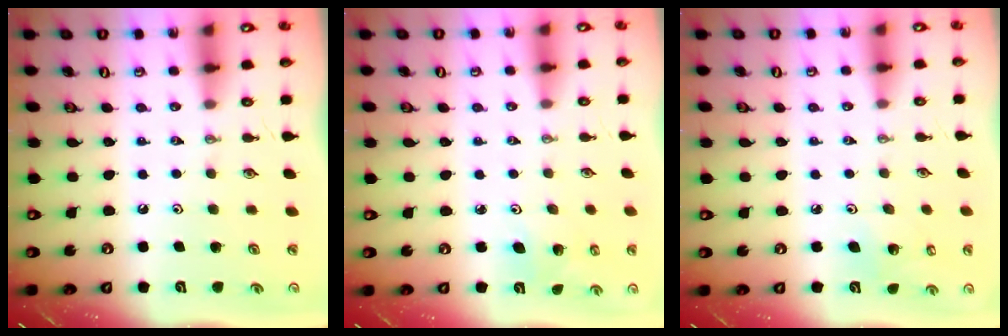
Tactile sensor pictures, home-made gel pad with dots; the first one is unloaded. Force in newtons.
{"total": 5.6, "press": 5.5, "slide": 0.8}
{"total": 5.1, "press": 4.8, "slide": 1.5}